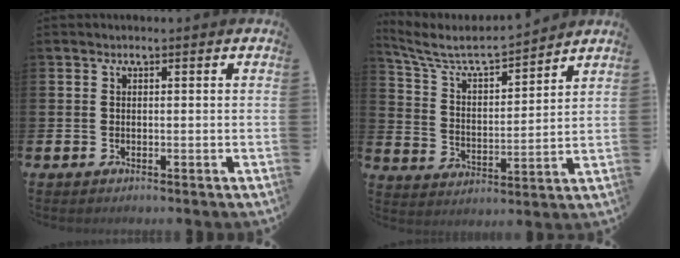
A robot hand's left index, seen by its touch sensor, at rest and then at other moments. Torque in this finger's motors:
{"motor_torque": [0.29, -0.52, 0.19, 0.07]}